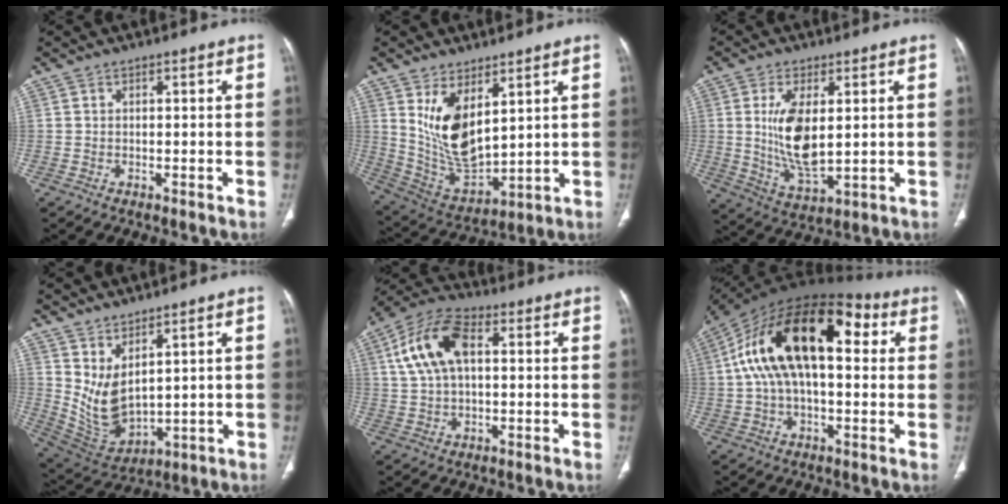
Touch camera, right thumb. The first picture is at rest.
{"total": 13.1, "force": [5.0, 6.5, 10.2], "torque": [-0.172, -0.035, 0.120]}
{"total": 11.3, "force": [1.6, 5.1, 9.9], "torque": [-0.188, -0.023, 0.042]}
{"total": 9.1, "force": [3.7, 4.4, 7.1], "torque": [-0.121, -0.036, 0.098]}
{"total": 9.0, "force": [1.9, 4.4, 7.7], "torque": [-0.162, 0.020, 0.035]}
{"total": 23.4, "force": [4.7, 12.1, 19.4], "torque": [-0.336, 0.050, 0.063]}